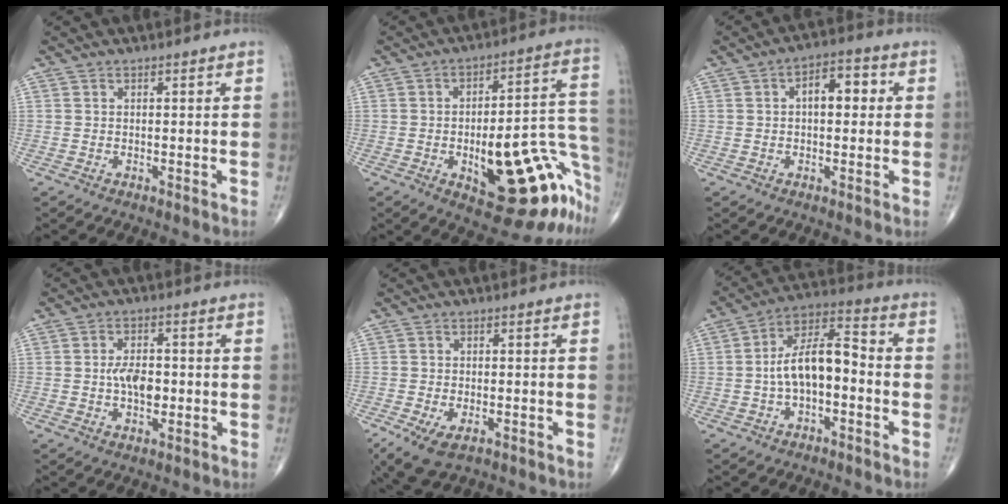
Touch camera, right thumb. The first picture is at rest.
{"total": 24.7, "force": [-9.3, 9.2, 20.9], "torque": [-0.184, 0.067, -0.107]}
{"total": 6.7, "force": [1.1, 3.6, 5.6], "torque": [-0.065, 0.019, 0.008]}
{"total": 5.9, "force": [-0.6, 3.4, 4.8], "torque": [-0.071, 0.005, -0.014]}
{"total": 6.8, "force": [-3.4, 3.4, 4.8], "torque": [-0.091, -0.003, -0.054]}
{"total": 11.4, "force": [-1.8, 5.7, 9.7], "torque": [-0.164, 0.048, -0.041]}